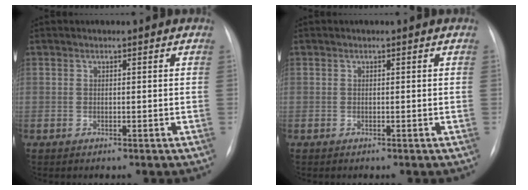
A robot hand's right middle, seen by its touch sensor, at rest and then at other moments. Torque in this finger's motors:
{"motor_torque": [0.08, 0.31, -0.01, -0.02]}